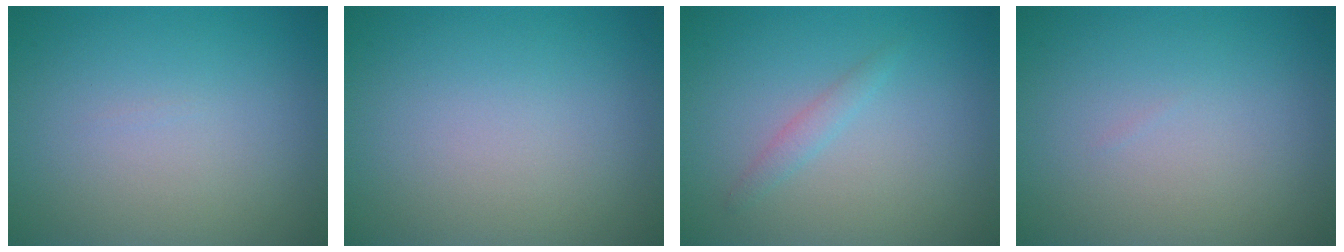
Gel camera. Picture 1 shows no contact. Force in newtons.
{"total": 0.0}
{"total": 1.1, "press": 1.1, "slide": 0.1}
{"total": 0.0}